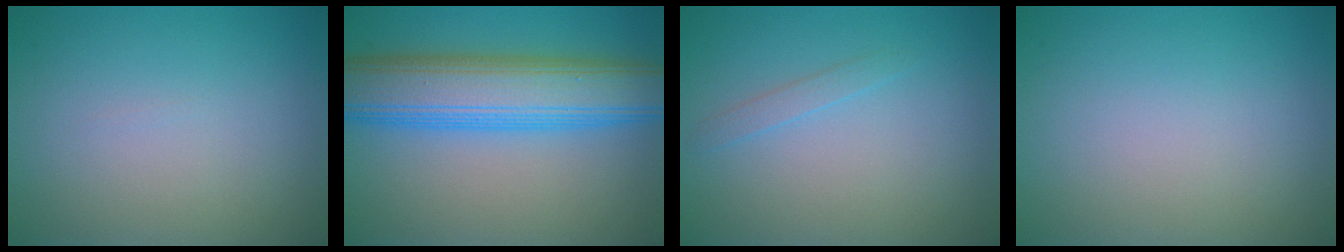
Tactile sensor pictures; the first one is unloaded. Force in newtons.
{"total": 9.6, "press": 9.6, "slide": 0.1}
{"total": 0.9, "press": 0.9, "slide": 0.1}
{"total": 0.0}